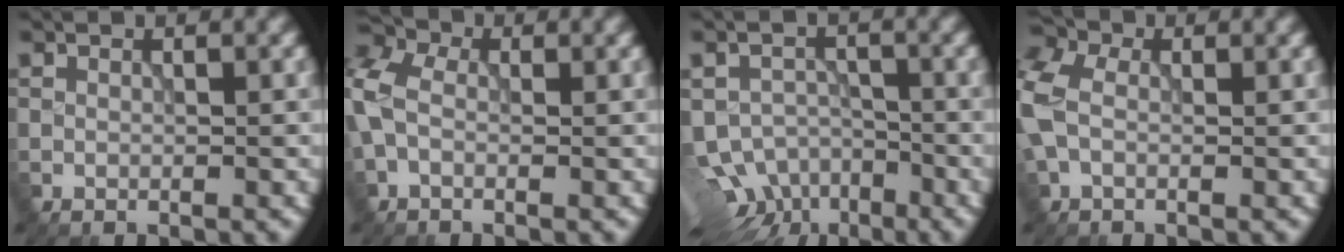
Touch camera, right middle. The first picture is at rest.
{"total": 8.0, "force": [0.1, 5.9, 5.5], "torque": [-0.121, 0.022, -0.021]}
{"total": 9.3, "force": [-5.8, 5.9, 4.3], "torque": [-0.063, -0.011, -0.066]}
{"total": 6.9, "force": [0.2, 5.0, 4.8], "torque": [-0.115, 0.008, -0.006]}